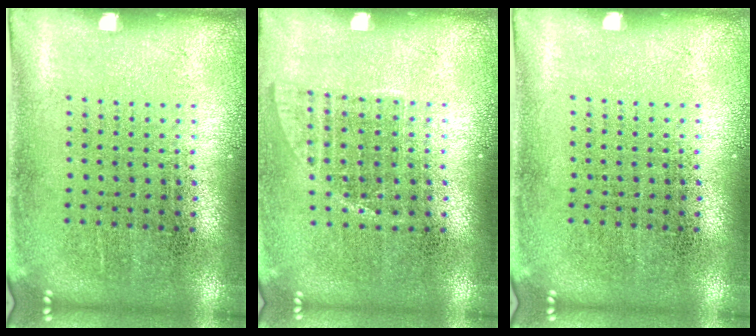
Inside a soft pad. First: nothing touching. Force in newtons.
{"total": 1.0, "press": 0.8, "slide": 0.5}
{"total": 0.0}